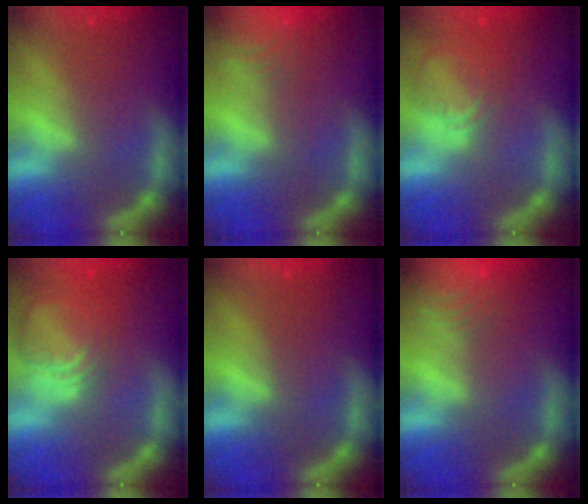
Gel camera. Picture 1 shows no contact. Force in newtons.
{"total": 6.0}
{"total": 4.5}
{"total": 7.5}
{"total": 0.0}
{"total": 8.5}